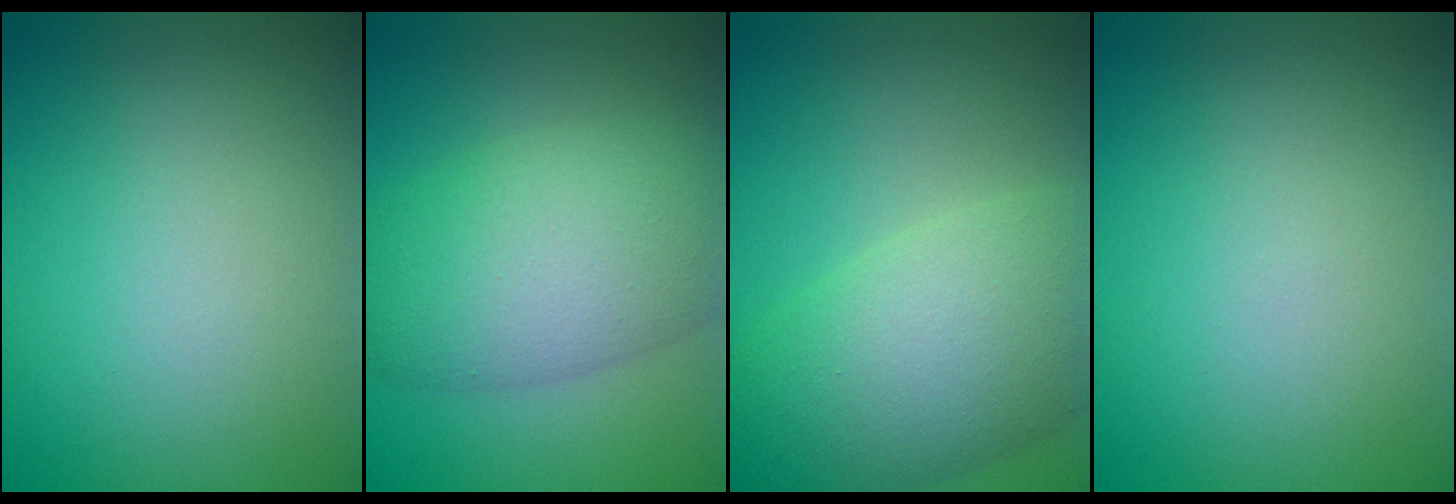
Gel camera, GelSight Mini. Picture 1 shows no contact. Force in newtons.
{"total": 8.0, "press": 8.0, "slide": 0.4}
{"total": 8.9, "press": 8.9, "slide": 0.3}
{"total": 0.0}